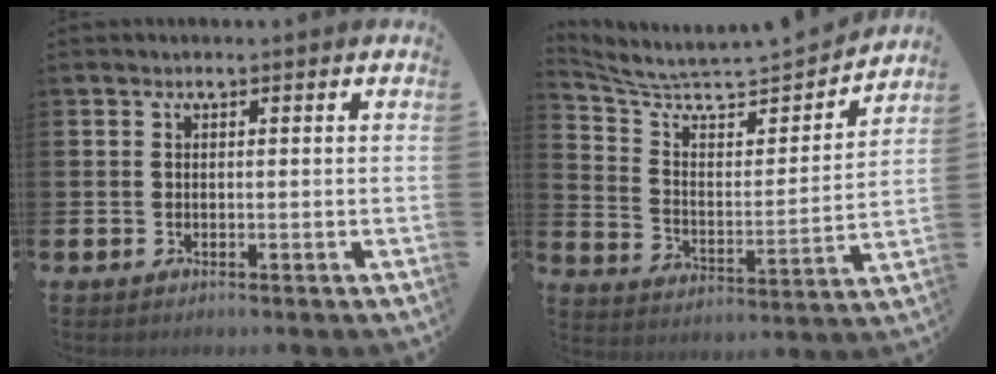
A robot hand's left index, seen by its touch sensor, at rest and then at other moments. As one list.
[{"total": 6.1, "force": [5.7, 1.1, 1.9], "torque": [-0.070, -0.059, 0.091]}]